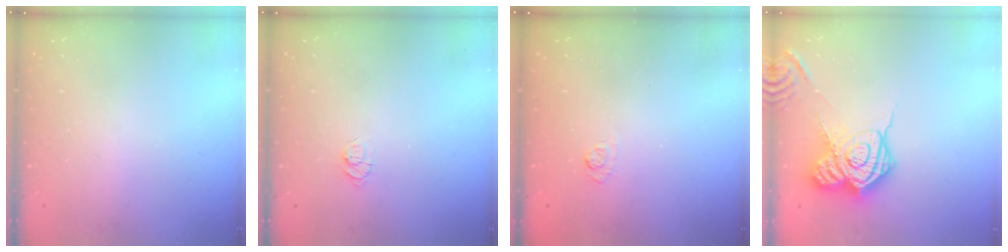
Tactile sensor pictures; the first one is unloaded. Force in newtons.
{"total": 4.7, "press": 4.7, "slide": 0.5}
{"total": 2.7, "press": 2.3, "slide": 1.5}
{"total": 18.9, "press": 18.9, "slide": 1.5}